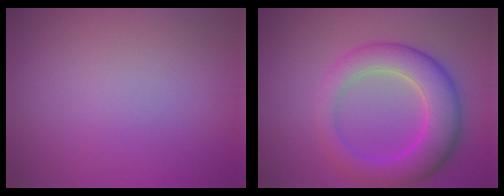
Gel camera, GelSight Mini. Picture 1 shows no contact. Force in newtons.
{"total": 7.2, "press": 7.2, "slide": 0.5}